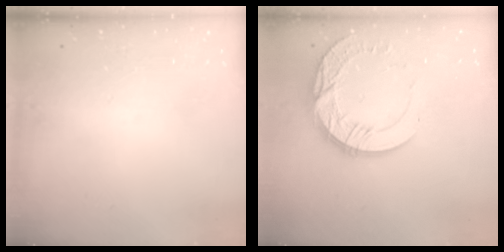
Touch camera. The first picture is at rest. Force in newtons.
{"total": 14.4, "press": 14.4, "slide": 1.4}